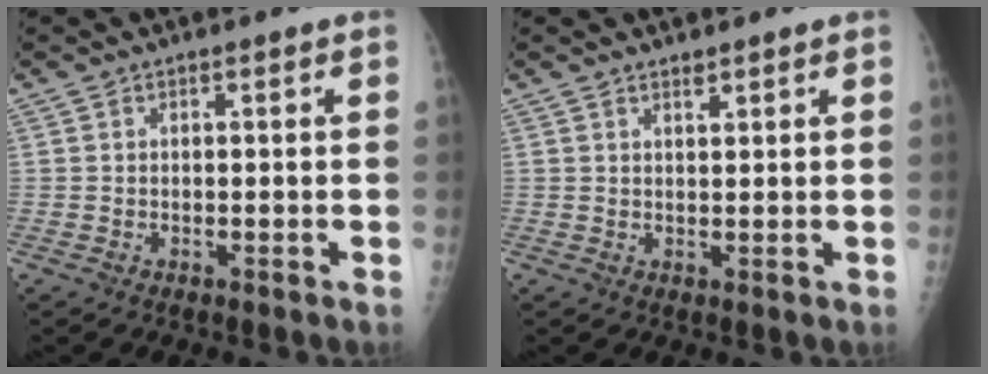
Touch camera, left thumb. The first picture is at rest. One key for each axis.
{"total": 1.4, "fx": 1.1, "fy": 0.4, "fz": 0.6, "tx": -0.004, "ty": -0.008, "tz": 0.019}